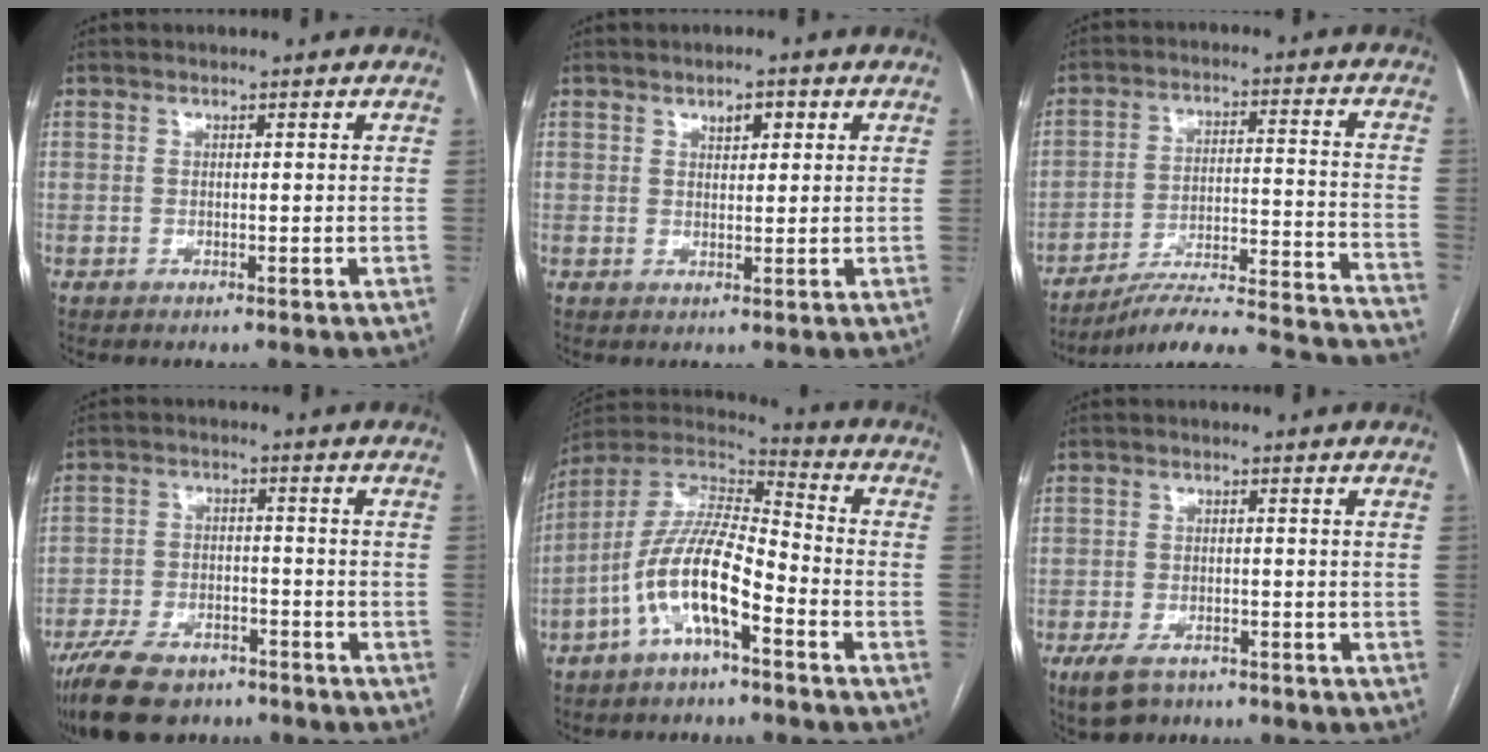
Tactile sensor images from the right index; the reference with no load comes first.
{"total": 2.4, "force": [1.3, 1.0, 1.8], "torque": [-0.028, 0.003, 0.021]}
{"total": 25.8, "force": [-24.1, 1.2, 9.3], "torque": [-0.065, 0.004, -0.328]}
{"total": 13.6, "force": [-10.1, 6.1, 6.8], "torque": [-0.135, -0.012, -0.164]}
{"total": 13.2, "force": [-5.9, 3.3, 11.3], "torque": [-0.232, 0.018, -0.108]}
{"total": 5.3, "force": [-3.7, 2.8, 2.6], "torque": [-0.054, -0.006, -0.056]}